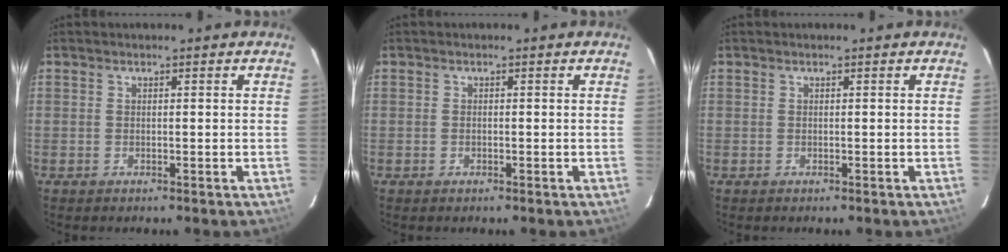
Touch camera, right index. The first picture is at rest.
{"total": 0.0}
{"total": 0.0}